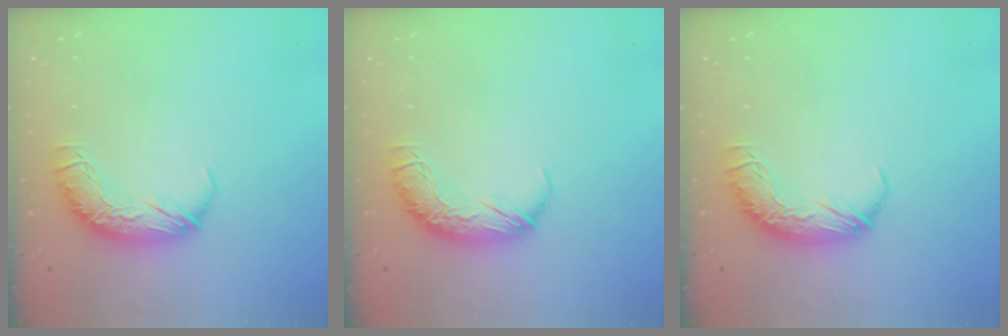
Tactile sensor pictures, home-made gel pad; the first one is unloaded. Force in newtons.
{"total": 0.0}
{"total": 0.0}